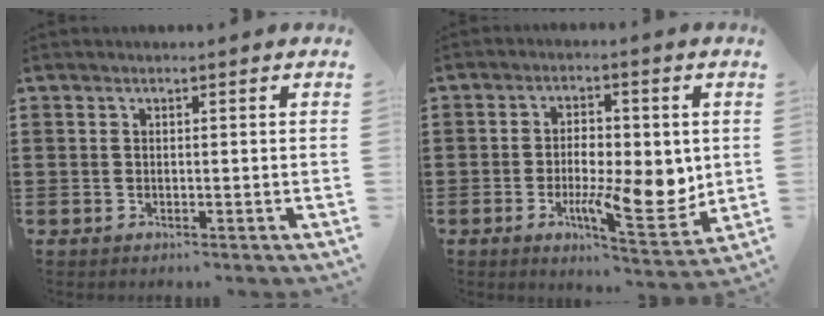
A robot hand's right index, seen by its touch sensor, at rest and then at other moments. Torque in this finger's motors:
{"motor_torque": [2.12, -0.01, 0.48, 0.21]}